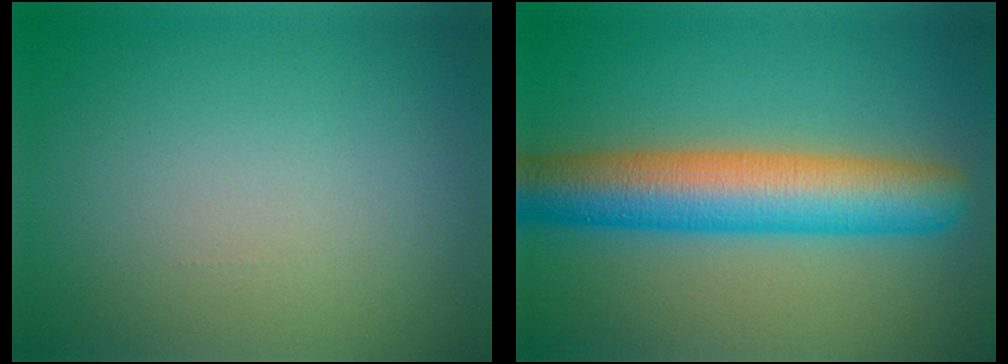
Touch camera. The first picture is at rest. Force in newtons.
{"total": 9.1, "press": 9.1, "slide": 0.4}